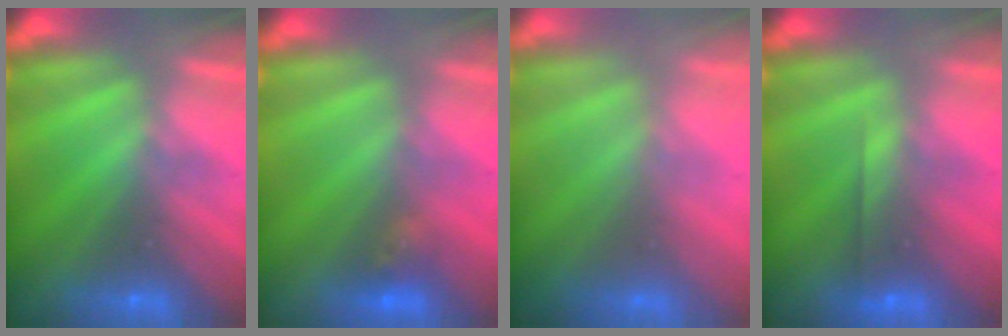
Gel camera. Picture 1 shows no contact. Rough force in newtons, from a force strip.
{"total": 2.9}
{"total": 2.8}
{"total": 2.6}